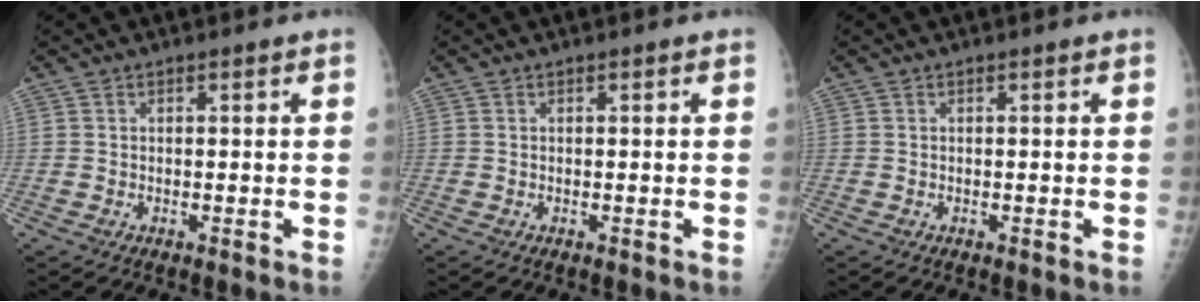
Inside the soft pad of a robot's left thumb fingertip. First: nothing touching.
{"total": 0.0}
{"total": 0.0}